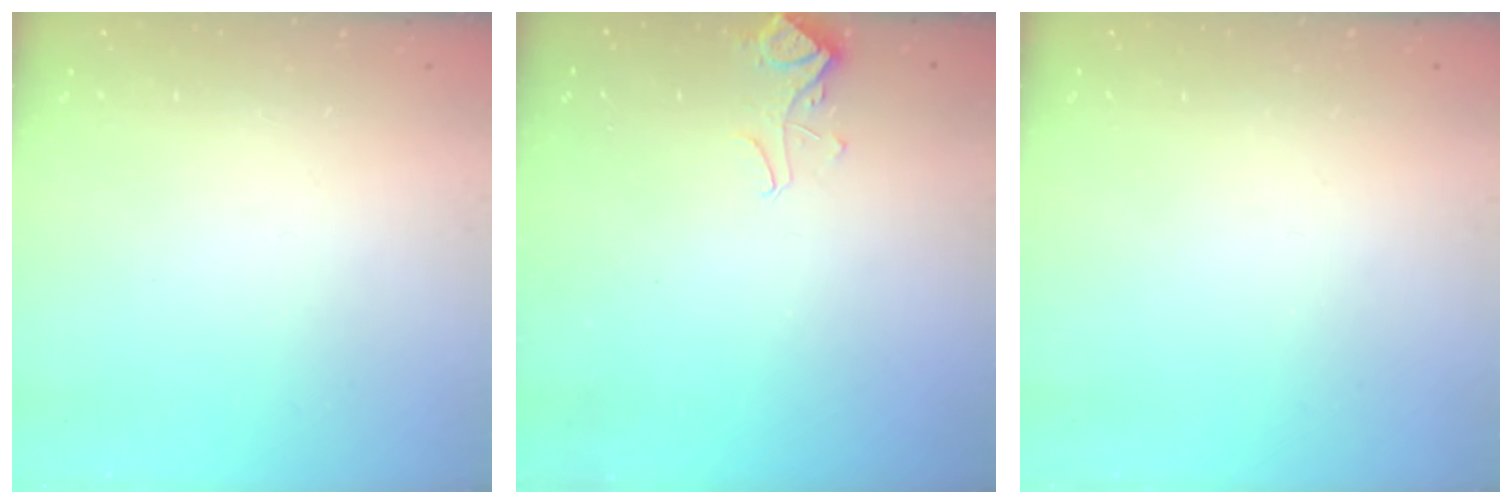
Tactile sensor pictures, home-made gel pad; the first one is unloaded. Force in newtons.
{"total": 2.5, "press": 2.5, "slide": 0.4}
{"total": 0.0}